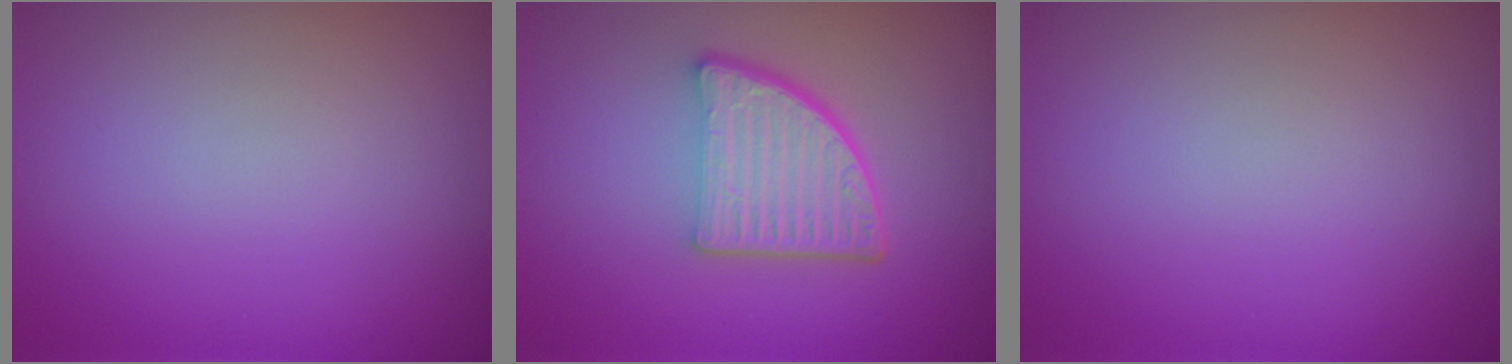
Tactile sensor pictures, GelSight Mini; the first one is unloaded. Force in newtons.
{"total": 5.4, "press": 3.8, "slide": 3.8}
{"total": 0.0}